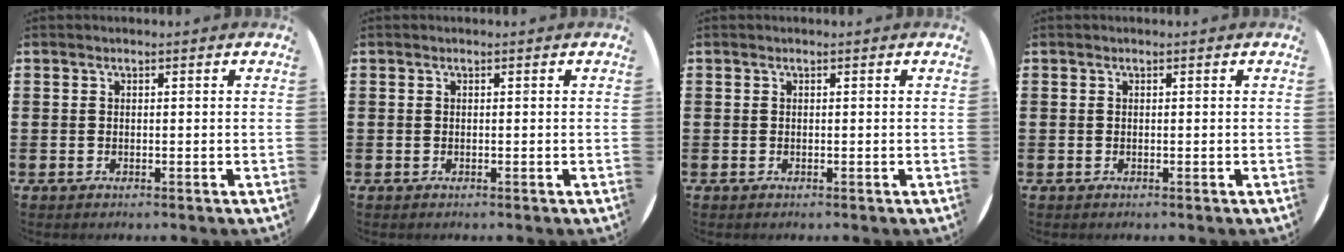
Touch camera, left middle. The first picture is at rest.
{"total": 0.0}
{"total": 0.0}
{"total": 0.0}